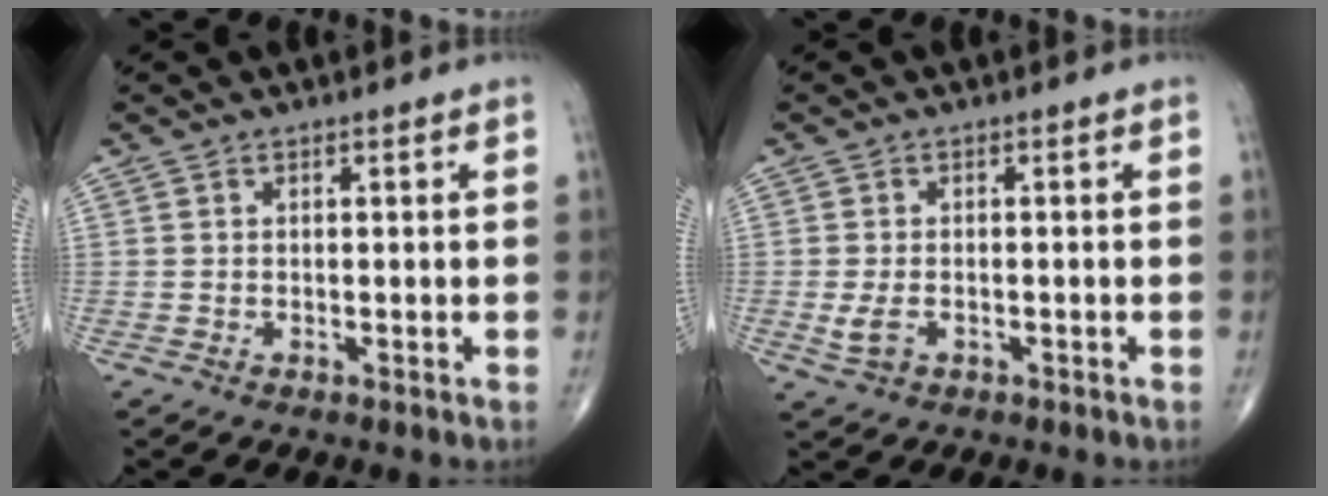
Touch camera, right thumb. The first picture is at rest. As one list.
[{"total": 2.9, "force": [-0.8, 1.8, 2.1], "torque": [-0.047, 0.002, -0.013]}]